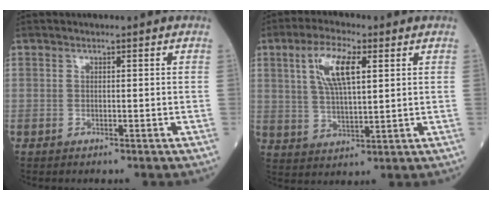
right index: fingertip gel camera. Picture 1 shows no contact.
{"total": 8.7, "force": [3.1, 2.4, 7.7], "torque": [-0.161, 0.009, 0.061]}